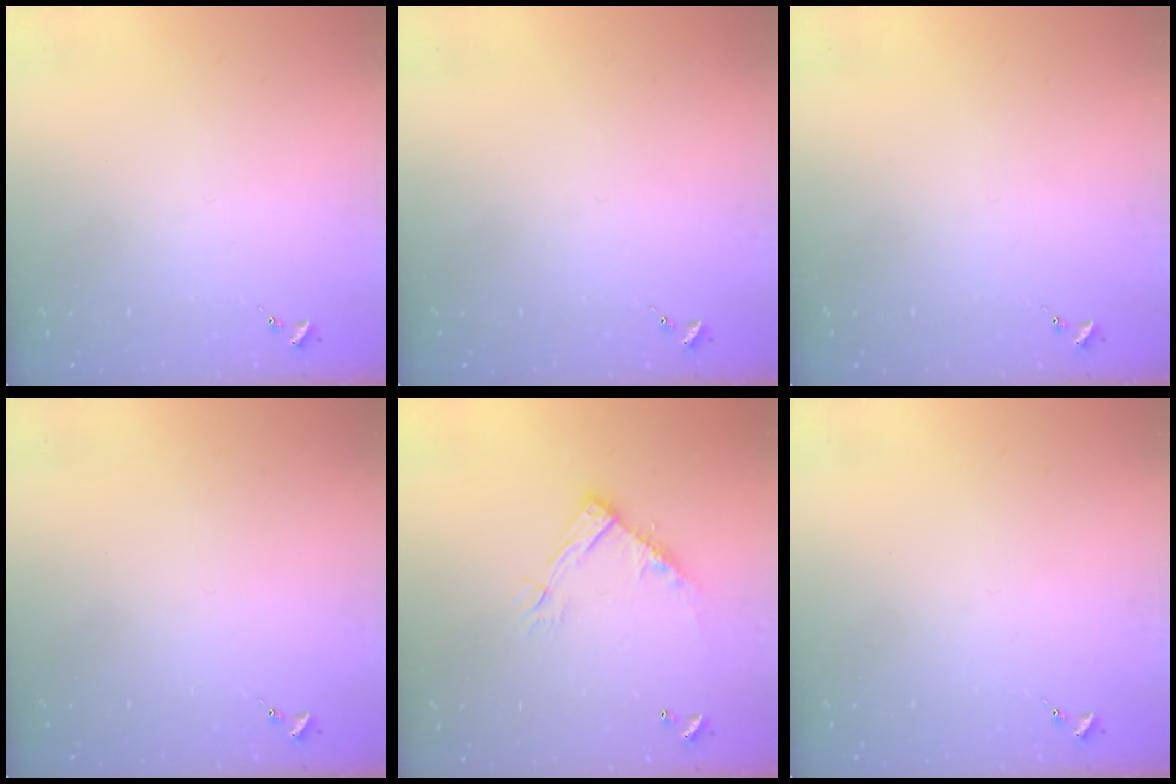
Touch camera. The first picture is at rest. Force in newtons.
{"total": 0.0}
{"total": 0.0}
{"total": 0.0}
{"total": 11.8, "press": 11.8, "slide": 0.5}
{"total": 0.0}